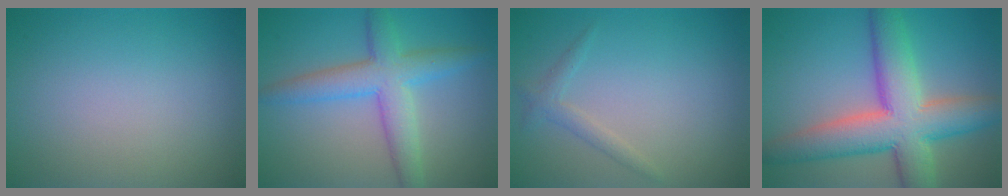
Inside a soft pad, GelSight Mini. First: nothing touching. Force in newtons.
{"total": 5.3, "press": 5.3, "slide": 0.2}
{"total": 1.4, "press": 1.4, "slide": 0.1}
{"total": 9.9, "press": 9.9, "slide": 0.5}